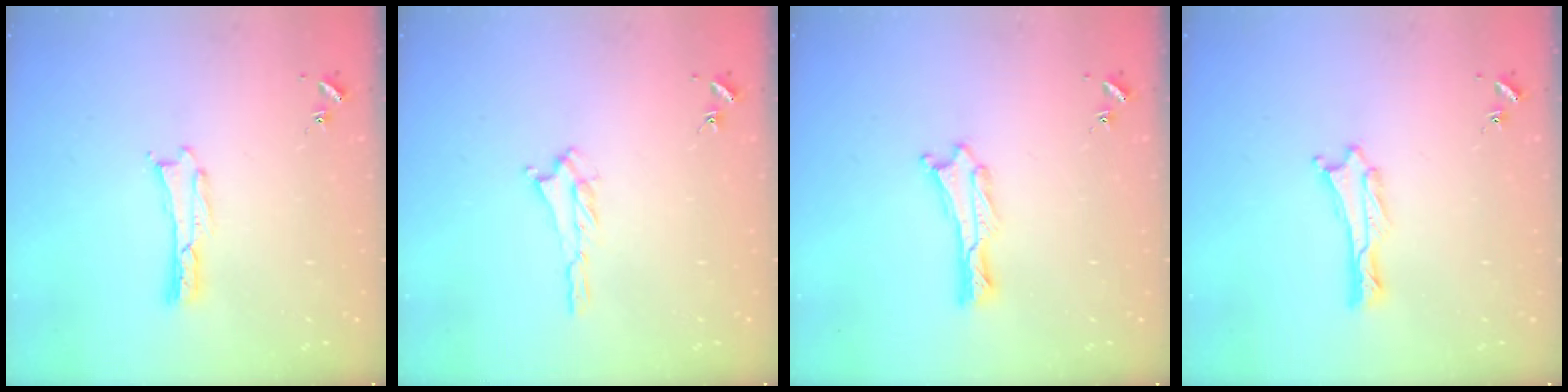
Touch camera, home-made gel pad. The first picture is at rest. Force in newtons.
{"total": 1.2, "press": 1.1, "slide": 0.5}
{"total": 0.8, "press": 0.7, "slide": 0.2}
{"total": 0.6, "press": 0.5, "slide": 0.1}